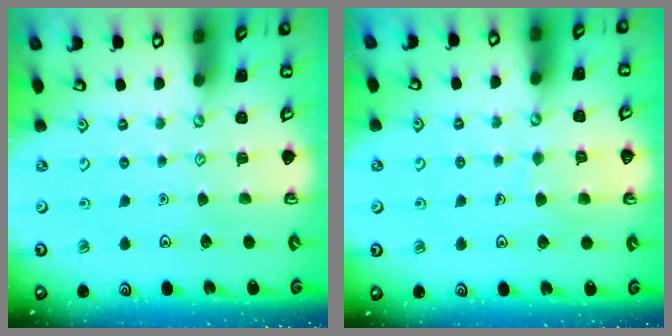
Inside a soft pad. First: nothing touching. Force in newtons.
{"total": 6.8, "press": 6.8, "slide": 0.4}